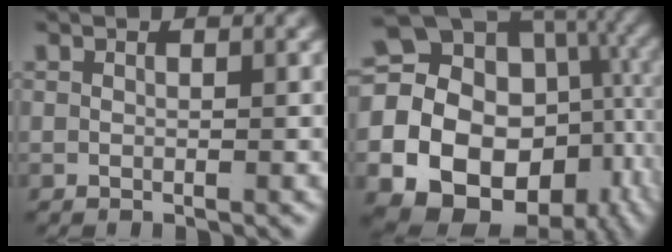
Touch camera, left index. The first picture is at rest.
{"total": 26.4, "force": [-4.2, 22.3, 13.4], "torque": [-0.316, -0.094, -0.061]}